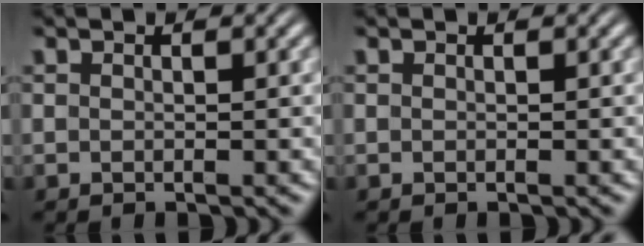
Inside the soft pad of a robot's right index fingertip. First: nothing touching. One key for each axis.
{"total": 0.0}